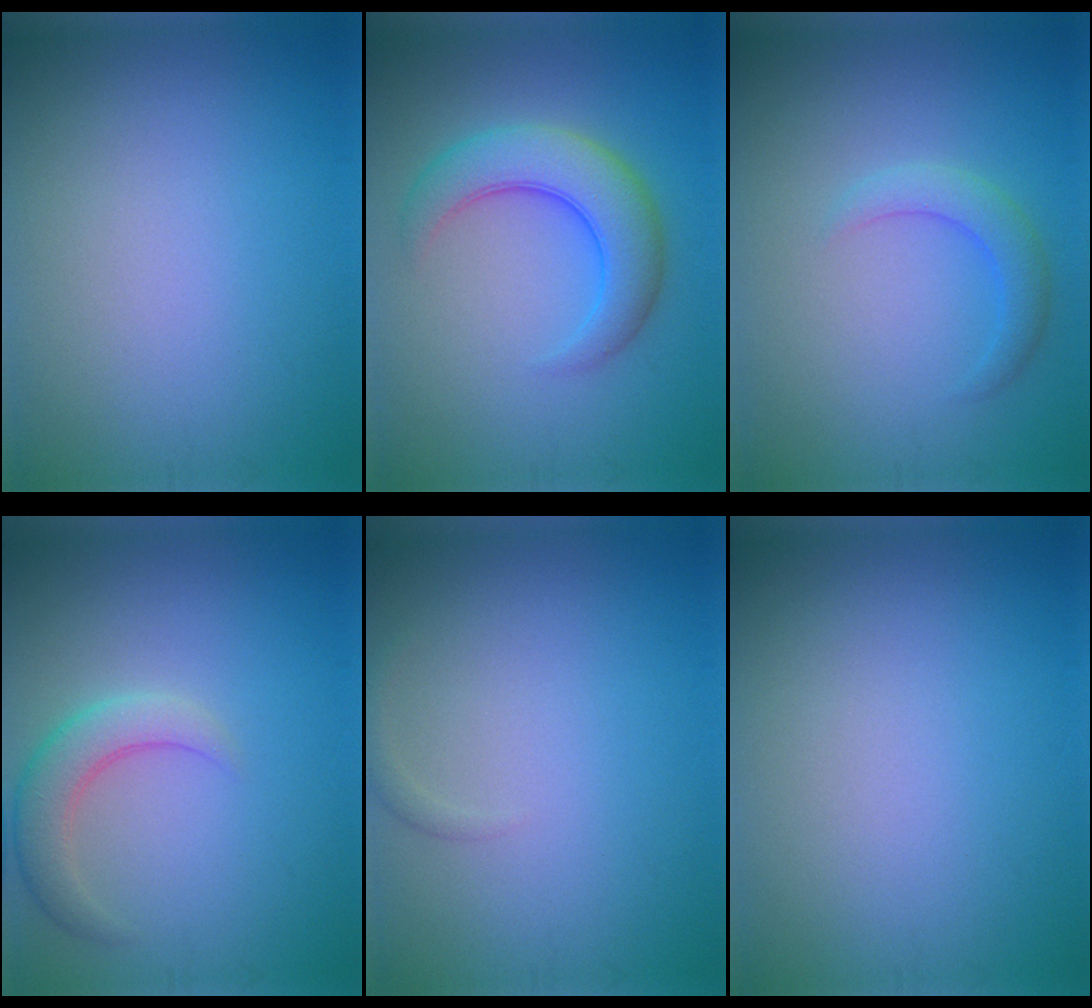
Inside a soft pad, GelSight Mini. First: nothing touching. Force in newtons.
{"total": 6.0, "press": 6.0, "slide": 0.1}
{"total": 2.3, "press": 2.3, "slide": 0.1}
{"total": 3.2, "press": 3.2, "slide": 0.2}
{"total": 0.7, "press": 0.7, "slide": 0.0}
{"total": 0.0}